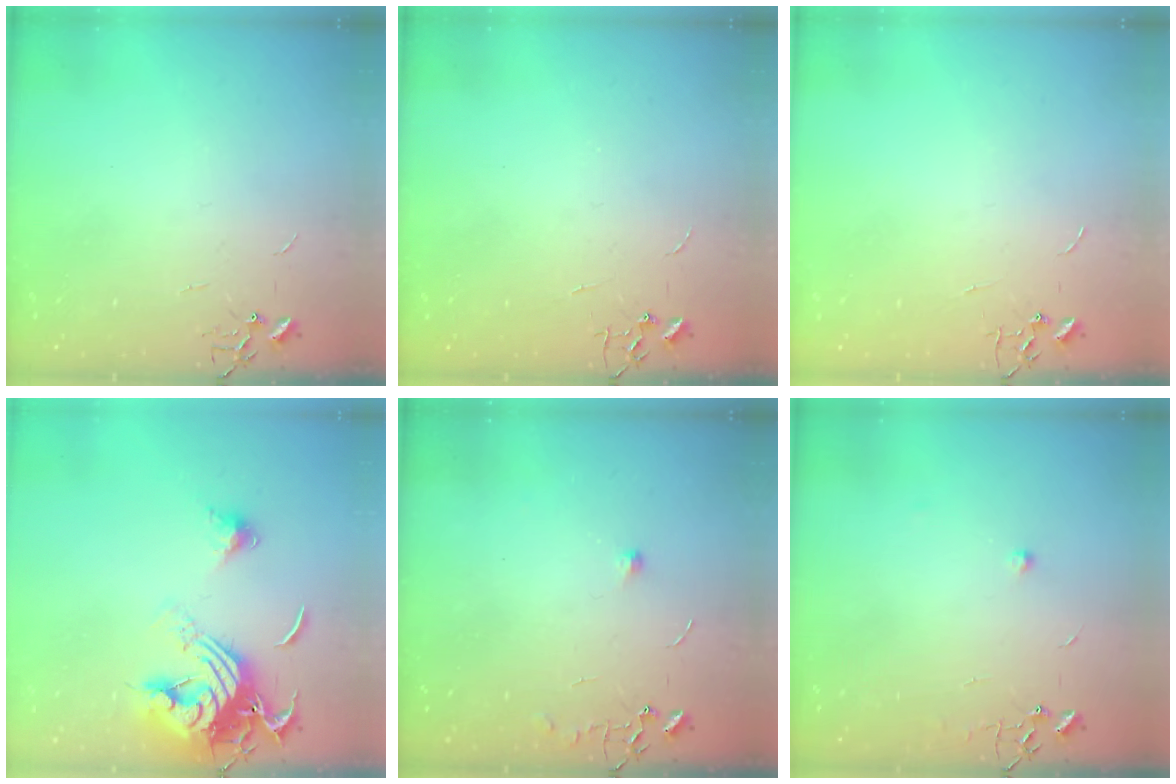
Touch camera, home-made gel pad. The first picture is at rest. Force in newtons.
{"total": 0.0}
{"total": 0.0}
{"total": 16.6, "press": 16.5, "slide": 1.6}
{"total": 6.1, "press": 6.1, "slide": 0.9}
{"total": 6.2, "press": 6.2, "slide": 0.5}